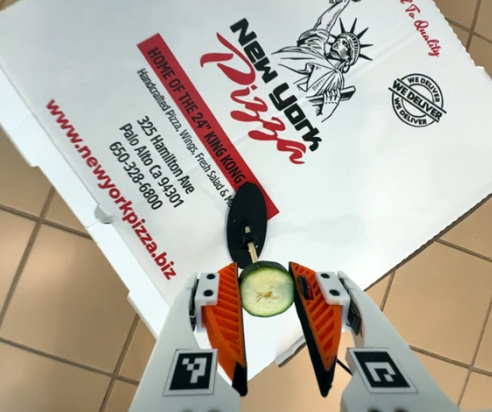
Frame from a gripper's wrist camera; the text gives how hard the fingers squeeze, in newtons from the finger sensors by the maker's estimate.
{"total": 7.7, "left": 7.6, "right": 7.8}